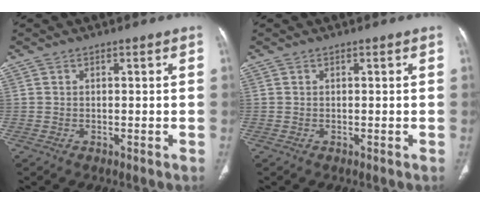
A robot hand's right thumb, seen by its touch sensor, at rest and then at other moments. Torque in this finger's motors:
{"motor_torque": [0.00, 0.00, -0.14, 0.14, 0.00]}